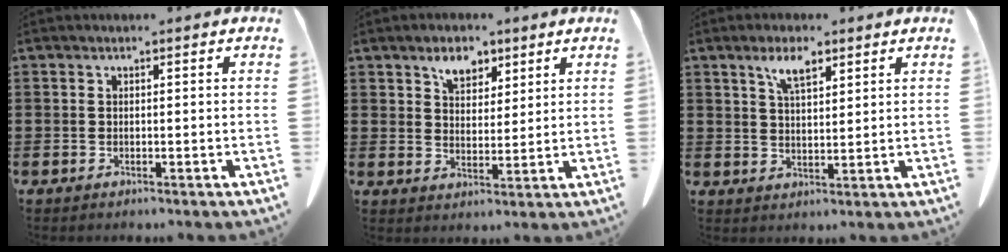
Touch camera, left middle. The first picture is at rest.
{"total": 4.9, "force": [3.5, 2.9, 2.0], "torque": [-0.035, 0.002, 0.062]}
{"total": 5.2, "force": [3.3, 1.8, 3.6], "torque": [-0.072, 0.002, 0.057]}